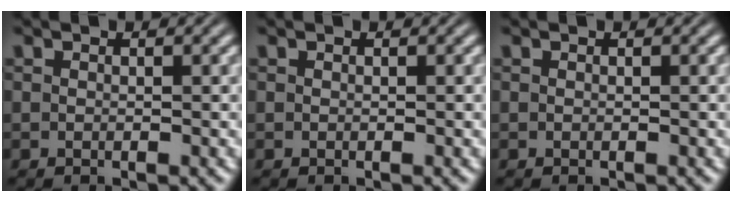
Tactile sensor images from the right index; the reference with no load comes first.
{"total": 0.0}
{"total": 0.0}